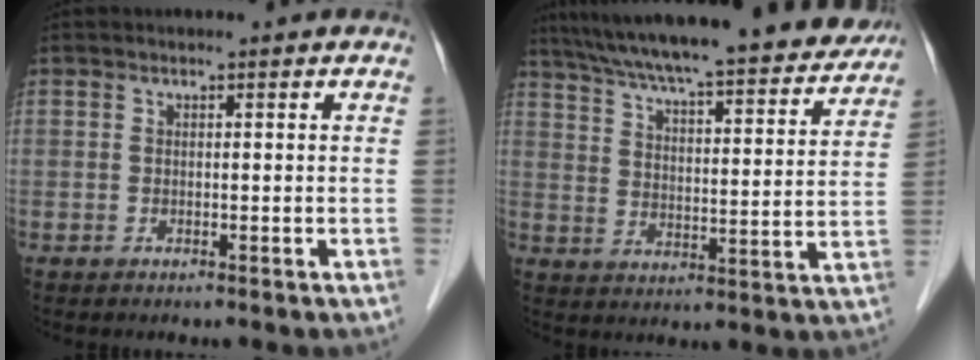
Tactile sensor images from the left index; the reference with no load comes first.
{"total": 27.0, "force": [23.9, 3.7, 11.9], "torque": [-0.196, -0.021, 0.318]}